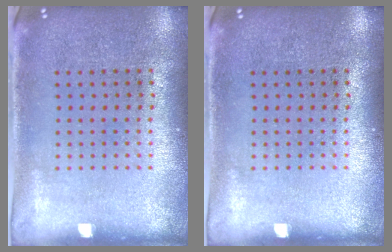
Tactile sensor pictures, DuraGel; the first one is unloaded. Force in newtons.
{"total": 0.0}